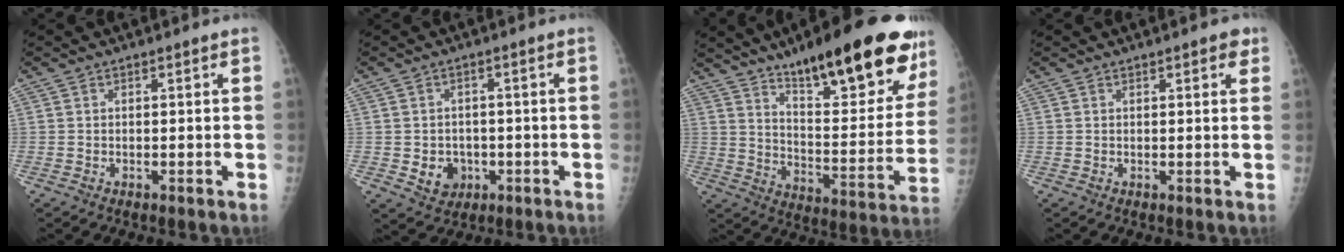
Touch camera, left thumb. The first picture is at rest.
{"total": 5.4, "force": [-1.3, 4.6, 2.4], "torque": [-0.015, 0.006, -0.012]}
{"total": 27.7, "force": [18.2, 7.9, 19.4], "torque": [-0.235, -0.073, 0.267]}
{"total": 2.2, "force": [1.2, 0.9, 1.6], "torque": [-0.011, -0.001, 0.012]}